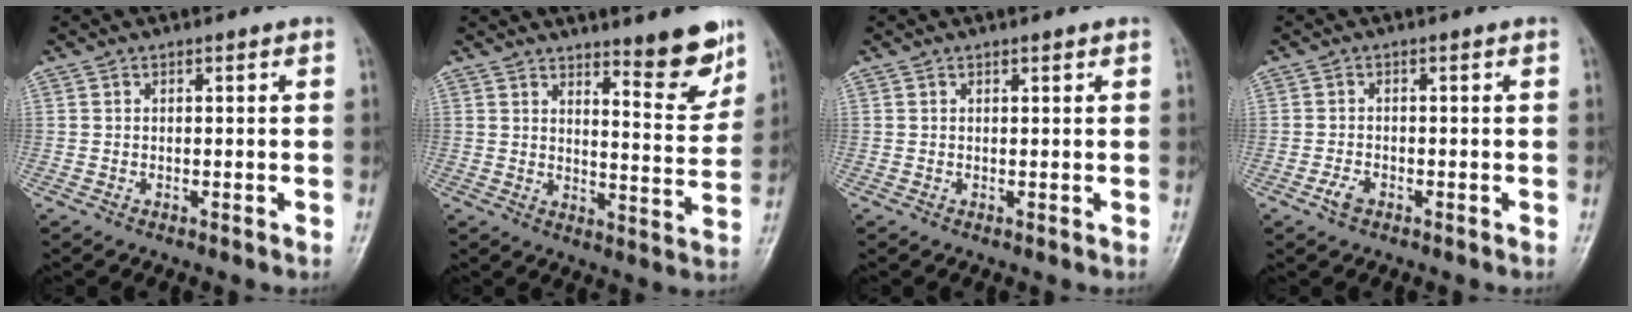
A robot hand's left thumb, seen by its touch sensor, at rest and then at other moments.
{"total": 9.6, "force": [7.0, 1.8, 6.3], "torque": [-0.065, -0.060, 0.104]}
{"total": 0.6, "force": [0.5, 0.1, 0.3], "torque": [-0.007, -0.003, 0.006]}
{"total": 2.0, "force": [-1.1, 1.1, 1.2], "torque": [-0.029, 0.004, -0.022]}